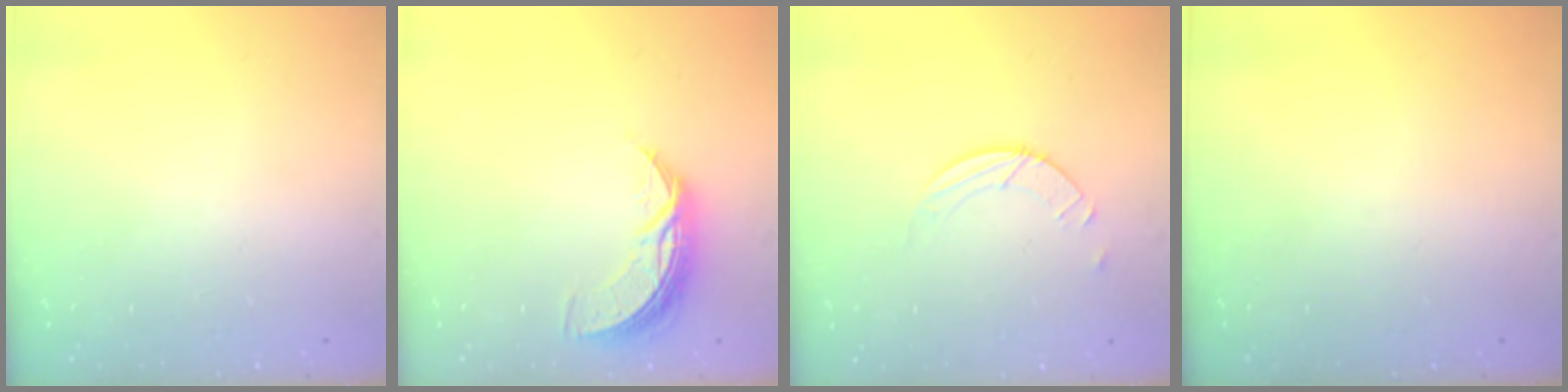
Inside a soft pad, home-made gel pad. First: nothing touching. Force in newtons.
{"total": 8.8, "press": 8.8, "slide": 0.4}
{"total": 2.5, "press": 2.4, "slide": 0.2}
{"total": 0.0}